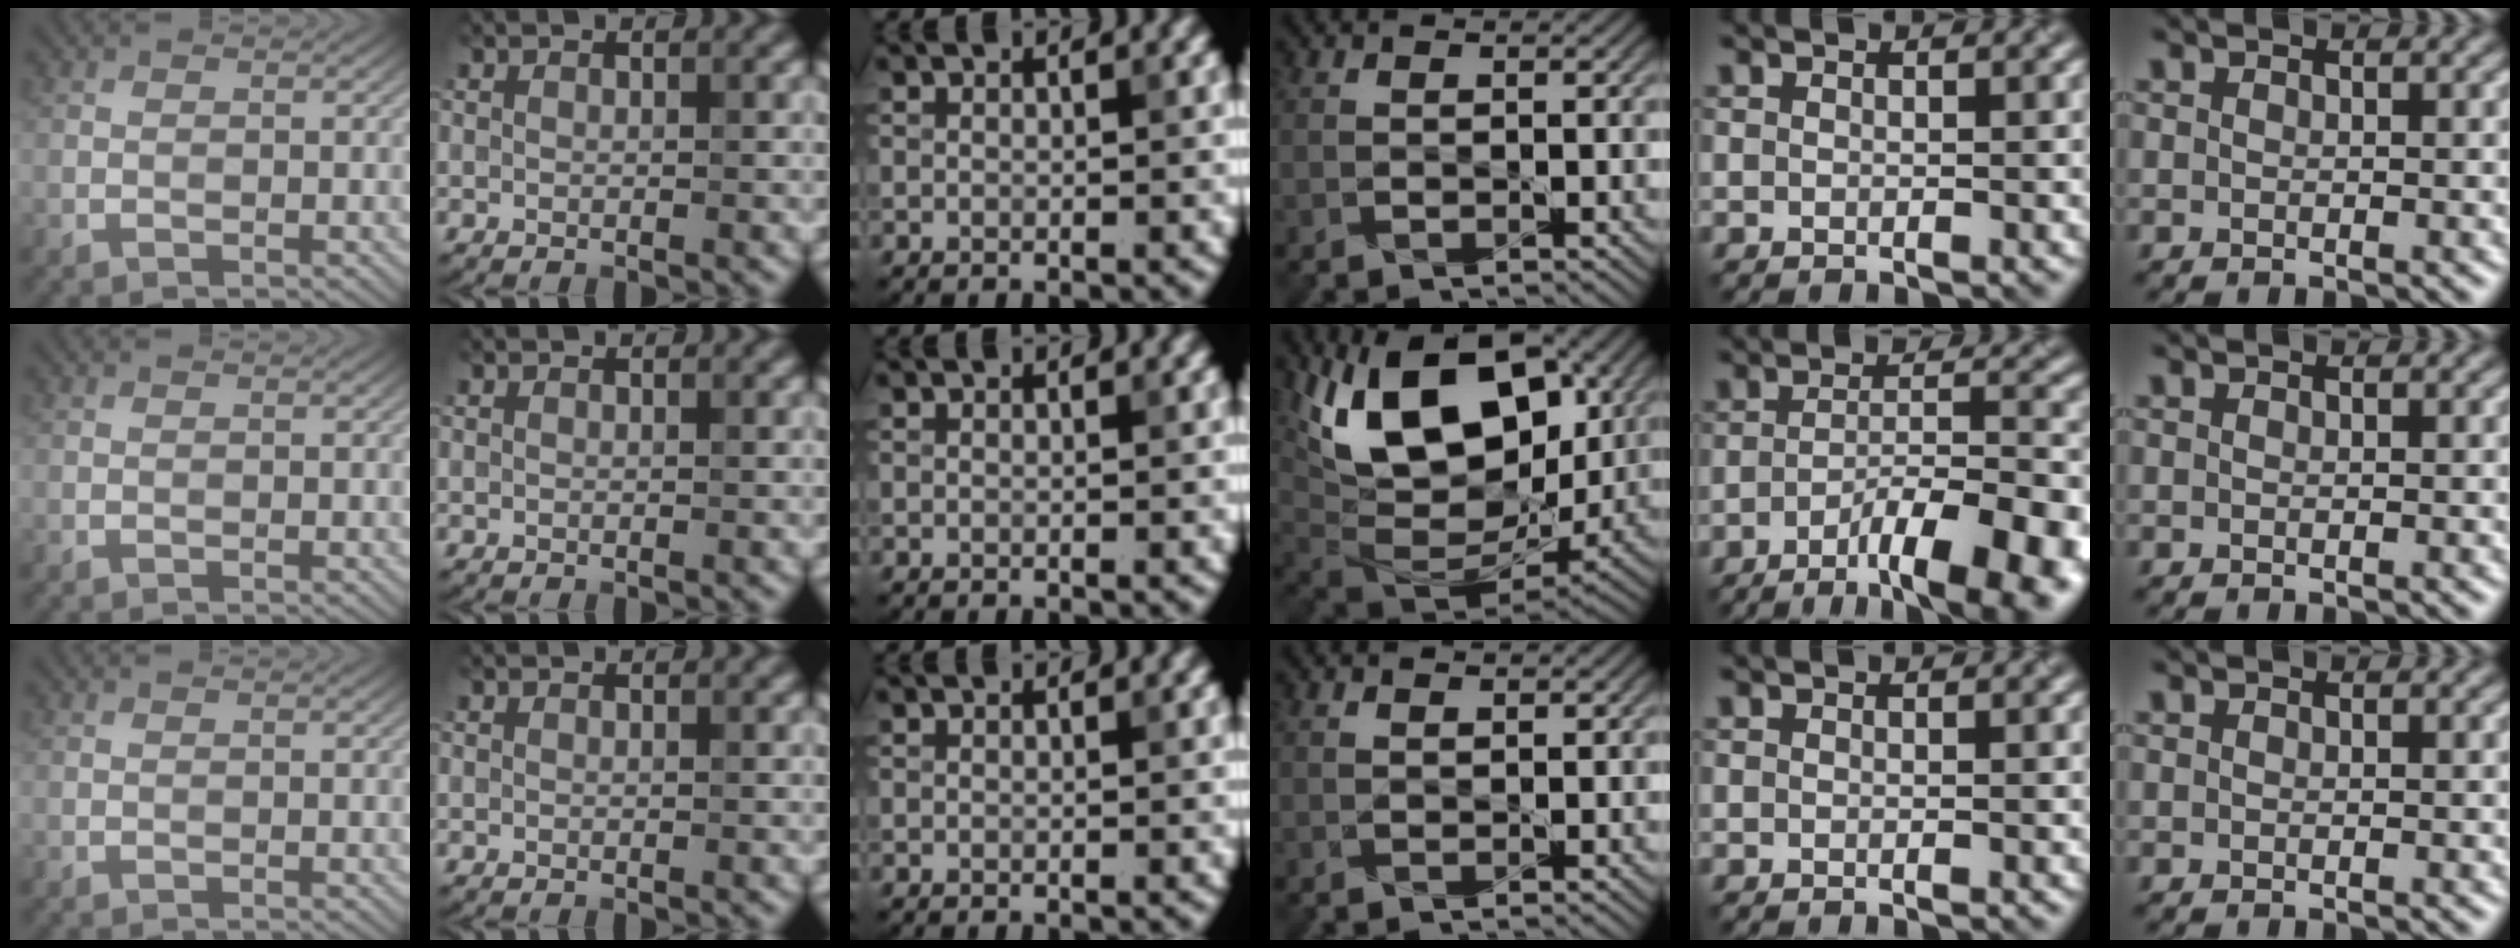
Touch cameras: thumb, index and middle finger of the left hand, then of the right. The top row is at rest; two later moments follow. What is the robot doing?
{"motion": "assemble", "object": "legos"}